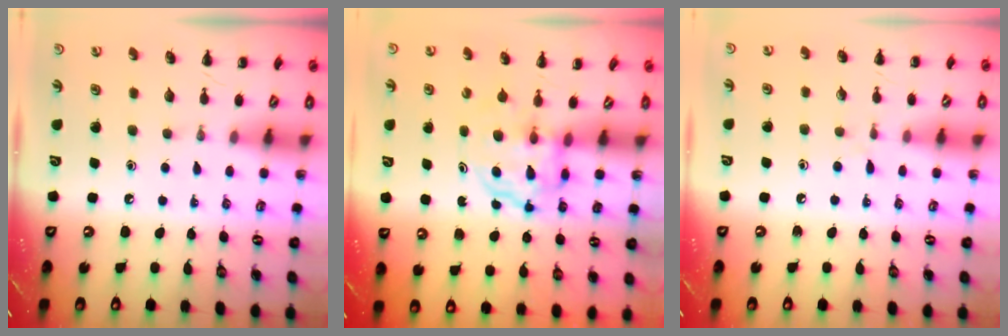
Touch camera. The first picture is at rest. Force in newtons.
{"total": 3.9, "press": 3.9, "slide": 0.2}
{"total": 4.4, "press": 3.9, "slide": 2.0}